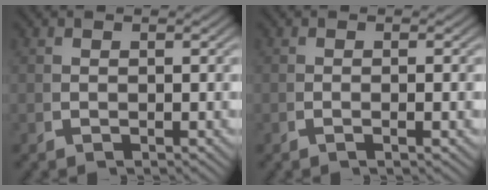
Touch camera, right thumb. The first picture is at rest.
{"total": 1.1, "force": [-0.3, 0.0, 1.1], "torque": [-0.022, 0.004, -0.007]}